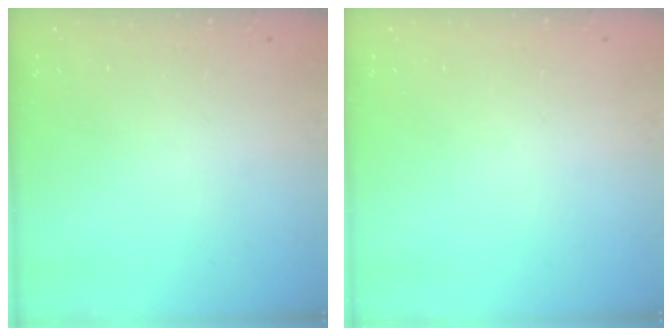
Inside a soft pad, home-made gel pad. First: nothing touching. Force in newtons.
{"total": 0.0}